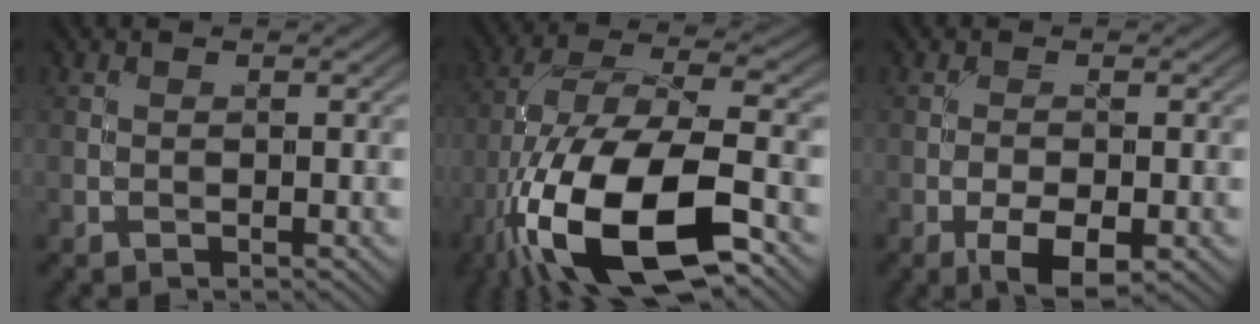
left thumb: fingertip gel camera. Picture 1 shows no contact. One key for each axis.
{"total": 18.6, "fx": -8.6, "fy": 7.7, "fz": 14.6, "tx": -0.299, "ty": -0.021, "tz": -0.155}
{"total": 4.8, "fx": -2.3, "fy": 1.8, "fz": 3.8, "tx": -0.061, "ty": 0.000, "tz": -0.039}